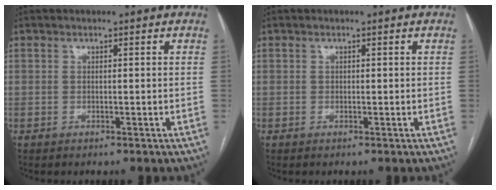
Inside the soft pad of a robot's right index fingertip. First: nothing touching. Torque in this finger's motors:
{"motor_torque": [0.34, 0.23, -0.03, 0.01]}